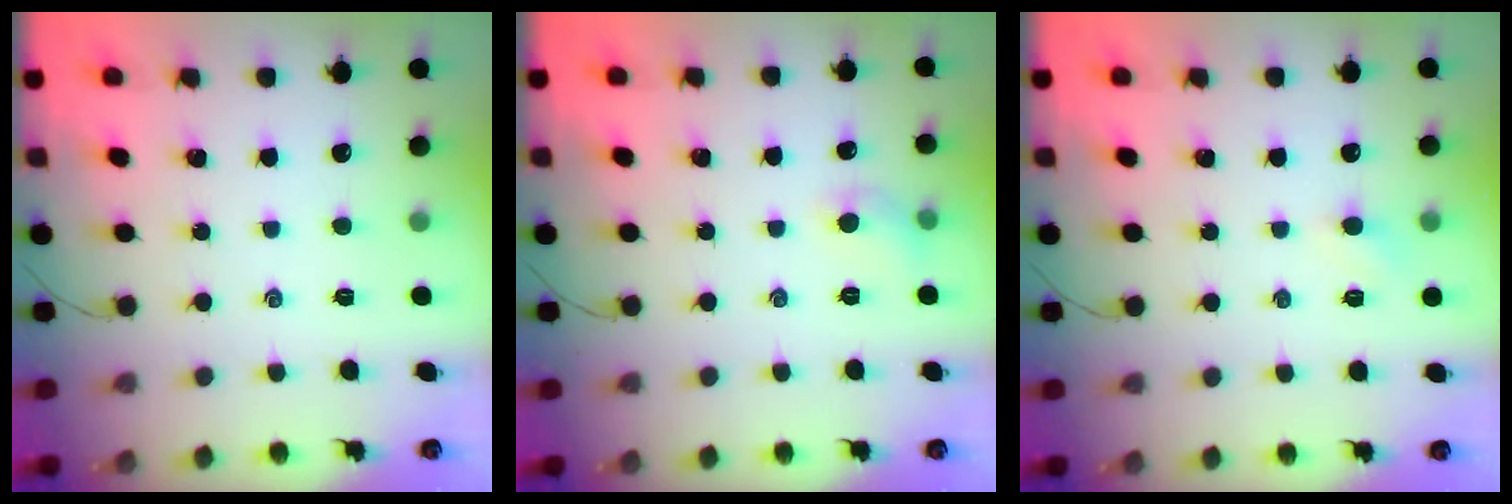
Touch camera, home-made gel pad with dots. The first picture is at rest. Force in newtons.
{"total": 5.9, "press": 5.6, "slide": 1.8}
{"total": 2.7, "press": 2.6, "slide": 0.9}